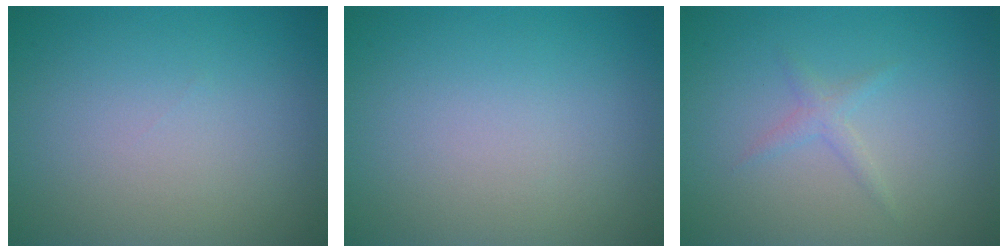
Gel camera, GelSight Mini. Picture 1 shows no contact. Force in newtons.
{"total": 0.0}
{"total": 1.1, "press": 1.1, "slide": 0.0}